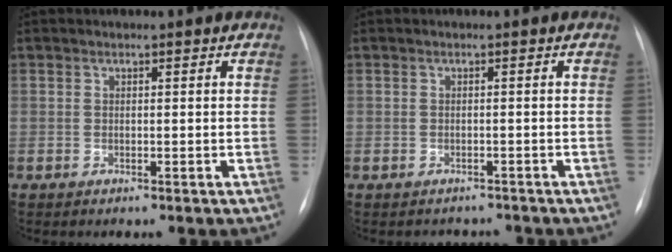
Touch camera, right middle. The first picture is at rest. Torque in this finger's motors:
{"motor_torque": [-0.03, -0.14, -0.03, -0.07]}